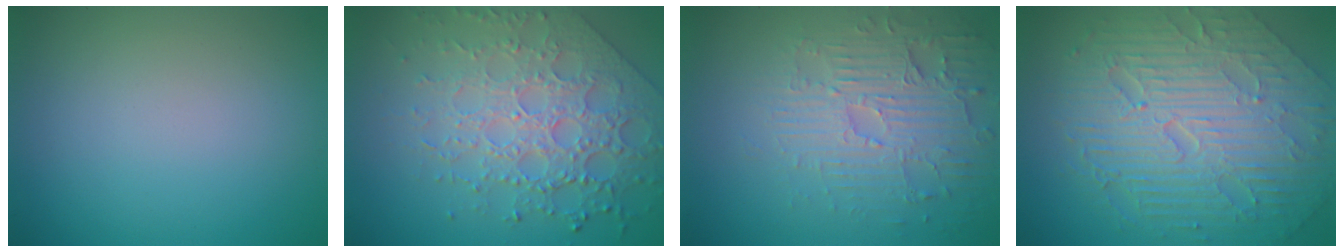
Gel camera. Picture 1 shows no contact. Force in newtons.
{"total": 7.6, "press": 5.5, "slide": 5.2}
{"total": 4.1, "press": 3.8, "slide": 1.5}
{"total": 10.3, "press": 6.8, "slide": 7.8}